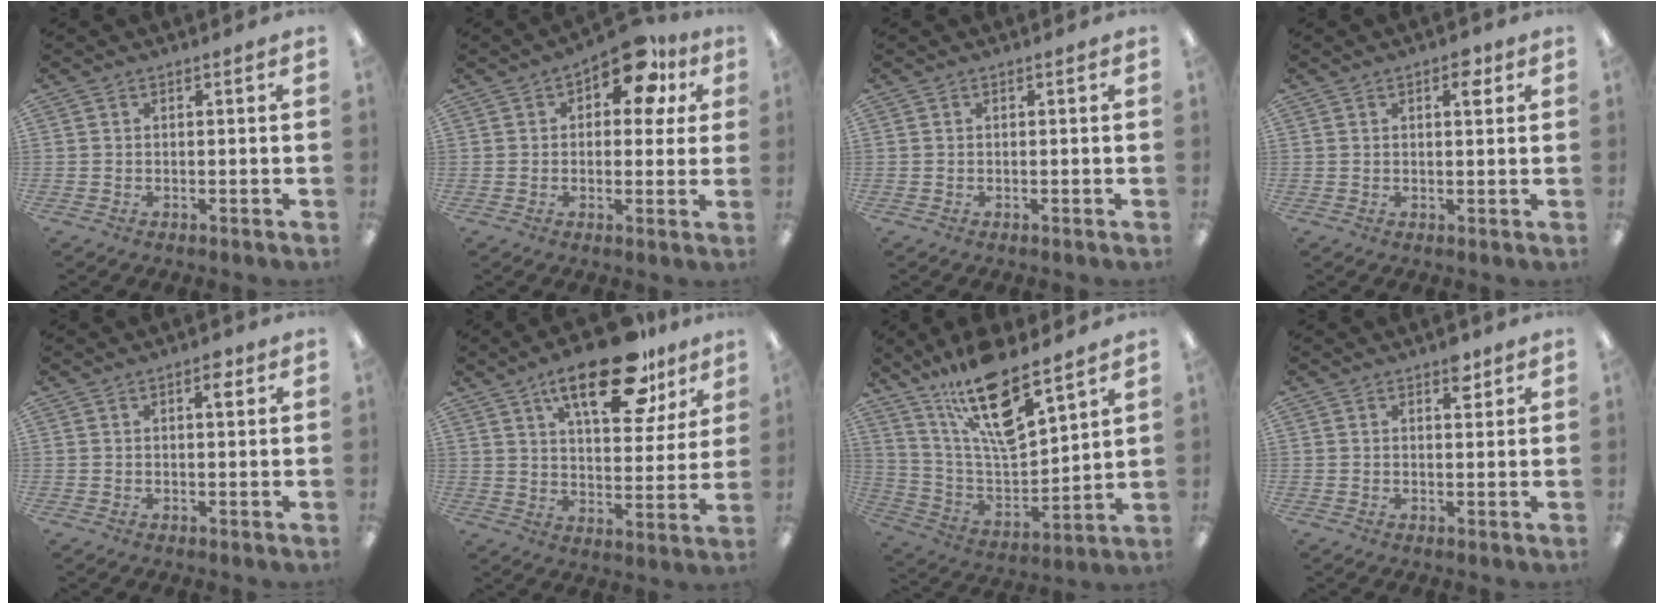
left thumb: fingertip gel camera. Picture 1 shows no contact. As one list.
[{"total": 12.3, "force": [6.5, 6.2, 8.4], "torque": [-0.100, -0.026, 0.106]}, {"total": 0.0}, {"total": 4.0, "force": [2.2, 1.7, 2.9], "torque": [-0.031, -0.006, 0.029]}, {"total": 3.3, "force": [1.7, 1.3, 2.5], "torque": [-0.029, -0.004, 0.023]}, {"total": 20.7, "force": [12.8, 8.7, 13.8], "torque": [-0.207, -0.058, 0.205]}, {"total": 18.8, "force": [13.5, 5.6, 11.8], "torque": [-0.218, -0.088, 0.229]}, {"total": 4.0, "force": [2.6, 1.9, 2.3], "torque": [-0.010, -0.014, 0.038]}]